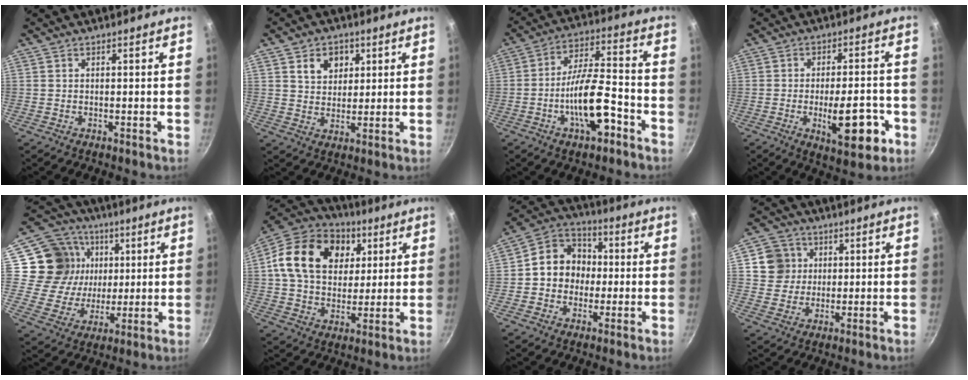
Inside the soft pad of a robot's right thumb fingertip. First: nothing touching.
{"total": 6.4, "force": [2.6, 5.0, 3.2], "torque": [-0.023, -0.005, 0.043]}
{"total": 13.3, "force": [-5.5, 4.9, 11.0], "torque": [-0.175, 0.042, -0.096]}
{"total": 12.3, "force": [-4.0, 4.9, 10.5], "torque": [-0.119, 0.013, -0.050]}
{"total": 15.7, "force": [4.1, 14.1, 5.8], "torque": [-0.078, 0.000, 0.070]}
{"total": 21.1, "force": [5.9, 15.7, 12.8], "torque": [-0.201, 0.009, 0.090]}
{"total": 11.3, "force": [-0.2, 9.8, 5.6], "torque": [-0.050, 0.028, -0.023]}
{"total": 7.2, "force": [1.9, 6.8, 1.6], "torque": [0.005, 0.004, 0.030]}